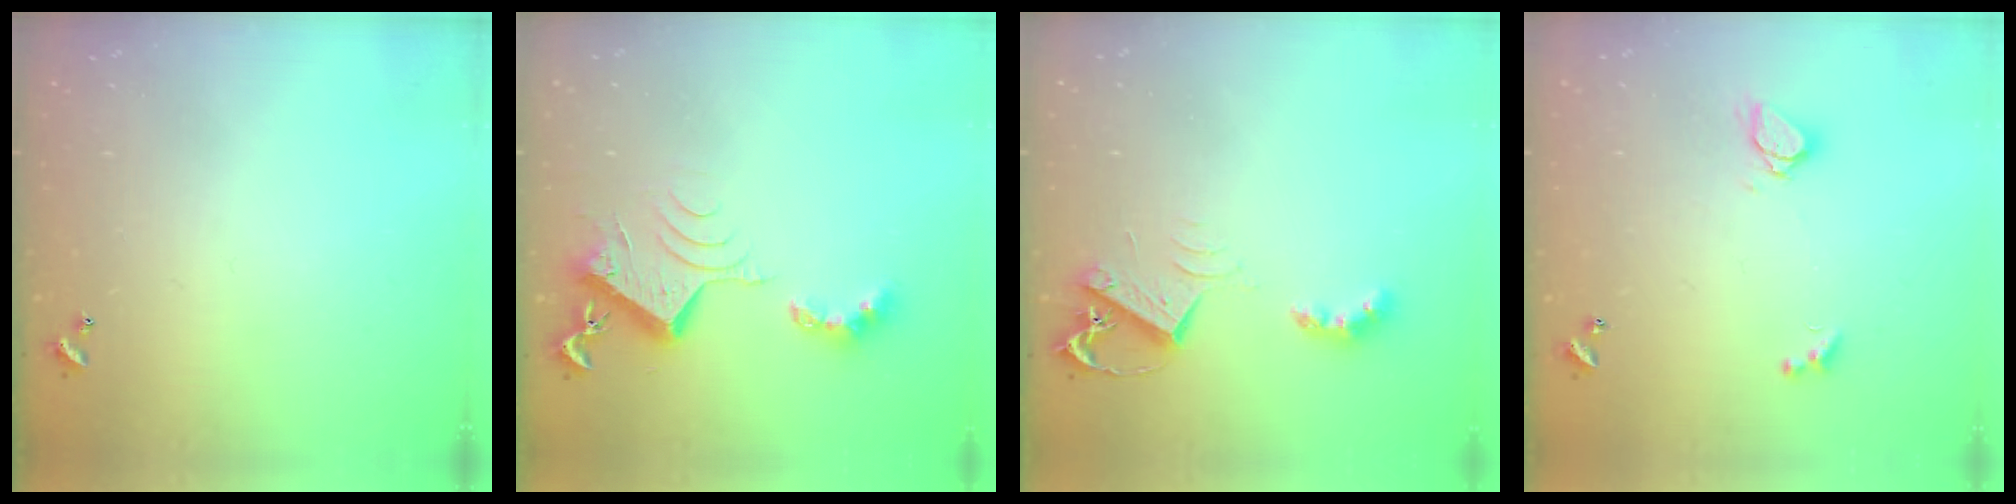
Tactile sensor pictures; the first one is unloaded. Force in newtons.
{"total": 8.5, "press": 8.5, "slide": 0.9}
{"total": 7.5, "press": 7.5, "slide": 0.8}
{"total": 2.1, "press": 2.0, "slide": 0.5}